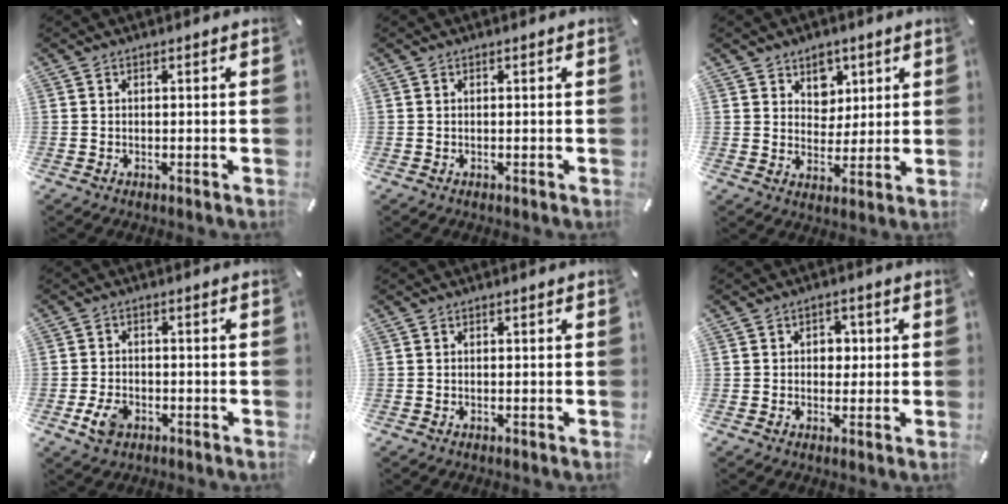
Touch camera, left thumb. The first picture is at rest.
{"total": 0.0}
{"total": 6.8, "force": [3.6, 5.8, 0.4], "torque": [0.002, -0.025, 0.062]}
{"total": 5.3, "force": [-2.3, 3.6, 3.1], "torque": [-0.074, 0.004, -0.044]}
{"total": 0.0}
{"total": 3.7, "force": [-0.1, 3.1, 2.2], "torque": [-0.021, 0.000, -0.010]}